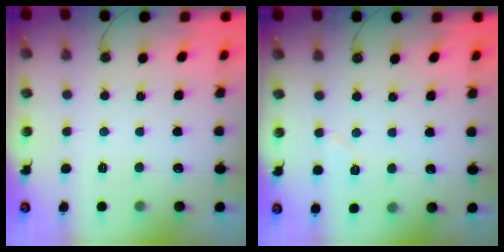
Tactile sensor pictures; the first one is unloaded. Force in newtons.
{"total": 4.4, "press": 4.3, "slide": 0.9}